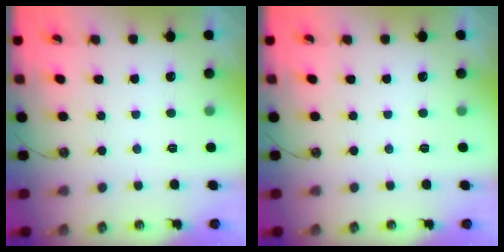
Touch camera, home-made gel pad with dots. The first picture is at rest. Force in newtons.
{"total": 0.0}